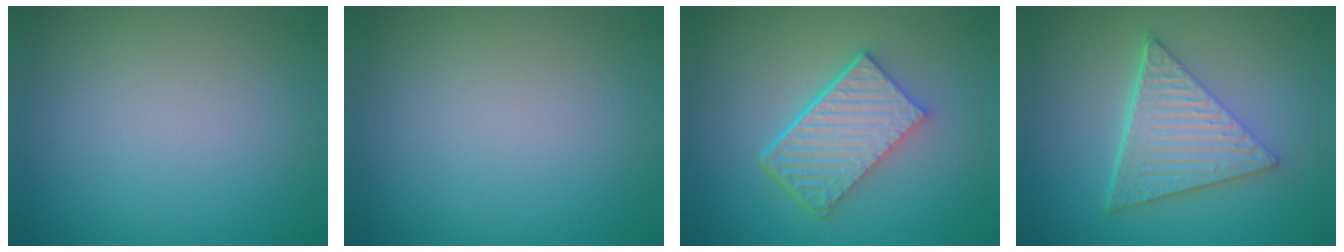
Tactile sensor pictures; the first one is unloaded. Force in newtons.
{"total": 0.0}
{"total": 6.2, "press": 4.3, "slide": 4.4}
{"total": 6.6, "press": 4.6, "slide": 4.8}